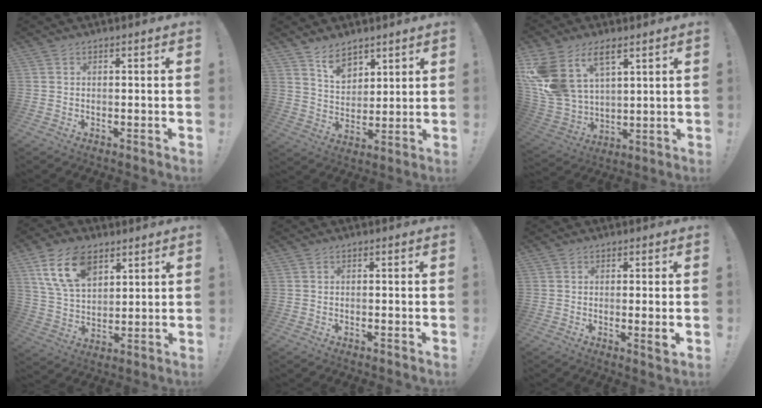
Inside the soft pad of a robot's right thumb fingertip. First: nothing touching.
{"total": 8.0, "force": [6.1, 4.6, 2.4], "torque": [-0.035, -0.045, 0.115]}
{"total": 15.8, "force": [8.0, 9.9, 9.4], "torque": [-0.202, -0.047, 0.152]}
{"total": 14.9, "force": [8.0, 8.9, 8.9], "torque": [-0.166, -0.027, 0.150]}
{"total": 0.7, "force": [-0.4, 0.0, 0.5], "torque": [-0.016, 0.003, -0.006]}
{"total": 3.2, "force": [-0.3, -0.4, 3.2], "torque": [-0.048, -0.009, -0.004]}